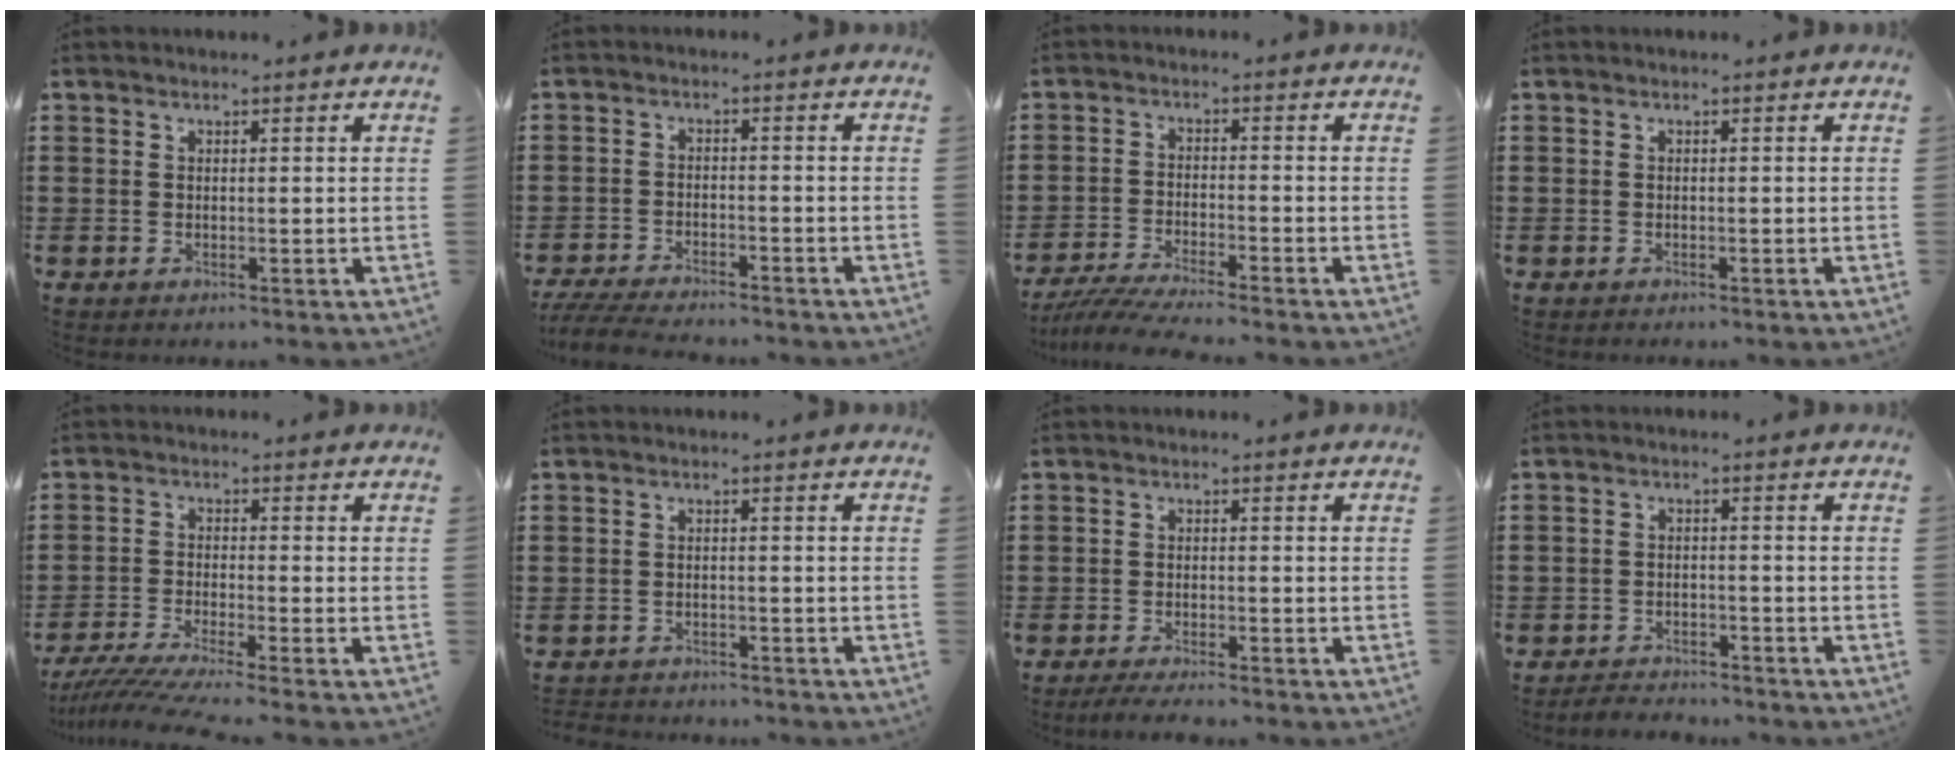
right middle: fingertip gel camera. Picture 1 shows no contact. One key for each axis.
{"total": 4.5, "fx": -4.3, "fy": 0.3, "fz": 1.2, "tx": -0.040, "ty": -0.009, "tz": -0.090}
{"total": 4.7, "fx": -4.4, "fy": -0.1, "fz": 1.7, "tx": -0.043, "ty": -0.014, "tz": -0.089}
{"total": 0.0}
{"total": 4.7, "fx": -4.2, "fy": -0.3, "fz": 2.2, "tx": -0.066, "ty": -0.027, "tz": -0.087}
{"total": 1.8, "fx": -1.8, "fy": 0.2, "fz": -0.1, "tx": -0.005, "ty": 0.000, "tz": -0.040}
{"total": 2.4, "fx": -2.4, "fy": 0.0, "fz": 0.7, "tx": -0.012, "ty": 0.001, "tz": -0.047}
{"total": 3.1, "fx": -3.1, "fy": 0.5, "fz": -0.2, "tx": -0.004, "ty": -0.001, "tz": -0.067}